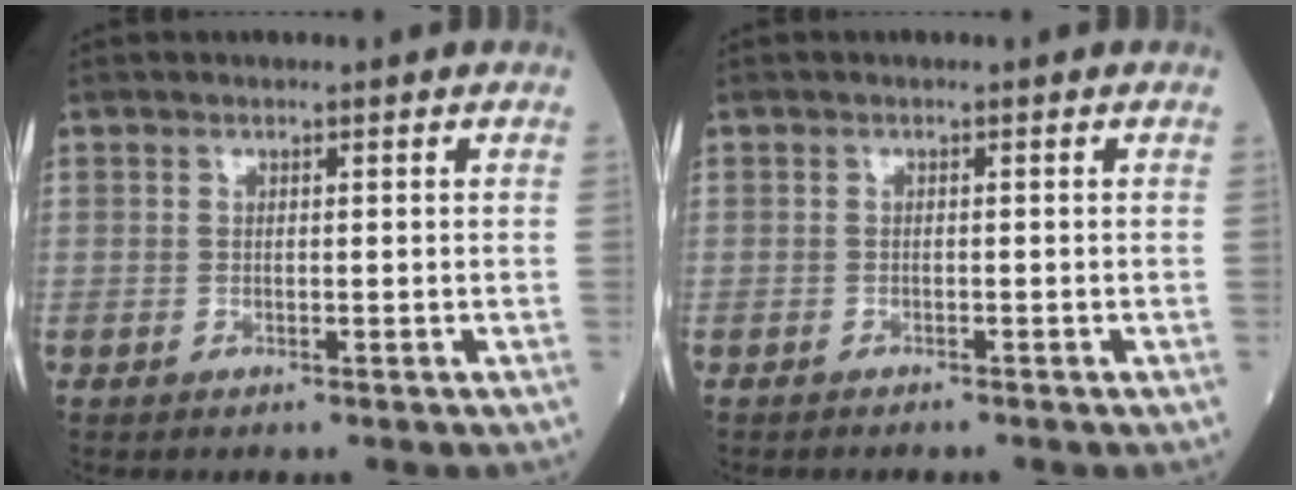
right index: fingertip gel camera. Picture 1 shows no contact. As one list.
[{"total": 2.0, "force": [-1.7, 0.8, 0.7], "torque": [-0.020, -0.005, -0.020]}]